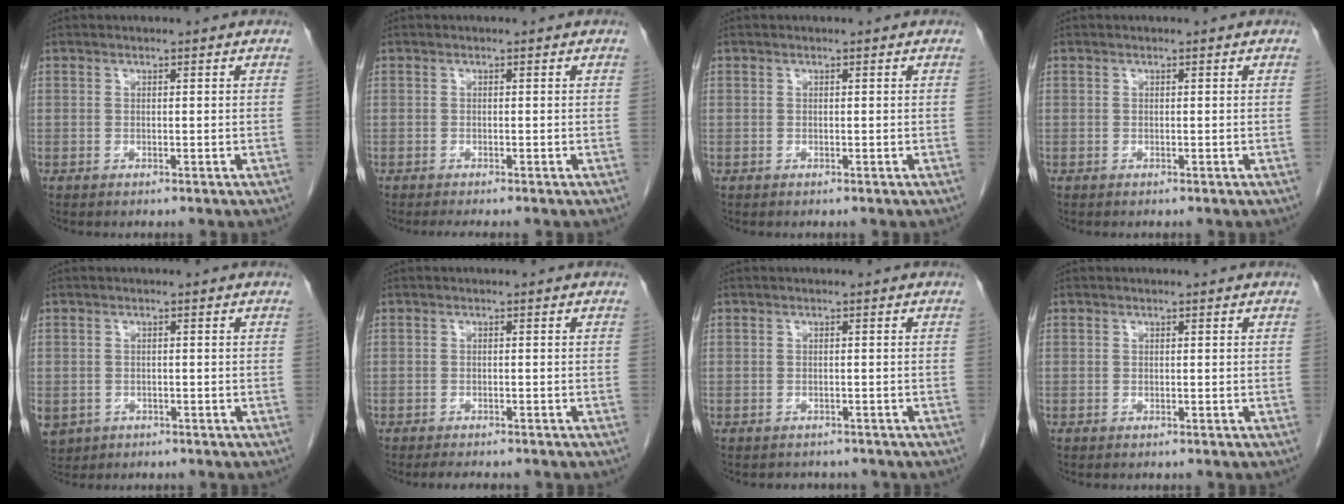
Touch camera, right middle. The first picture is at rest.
{"total": 1.7, "force": [-1.4, -0.2, 0.9], "torque": [-0.013, -0.003, -0.022]}
{"total": 0.0}
{"total": 0.0}
{"total": 6.3, "force": [-2.7, 5.3, 2.0], "torque": [-0.057, -0.004, -0.036]}
{"total": 3.3, "force": [-2.8, 0.7, 1.6], "torque": [-0.024, -0.006, -0.034]}
{"total": 3.8, "force": [-3.3, 1.8, 0.8], "torque": [-0.012, 0.003, -0.036]}
{"total": 0.0}